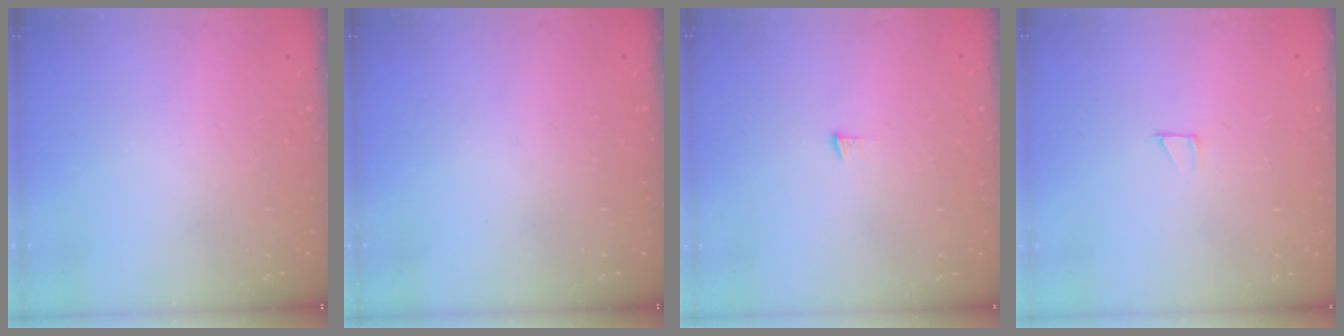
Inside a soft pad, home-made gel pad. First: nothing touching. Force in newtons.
{"total": 0.0}
{"total": 3.2, "press": 3.2, "slide": 0.4}
{"total": 2.1, "press": 2.1, "slide": 0.1}